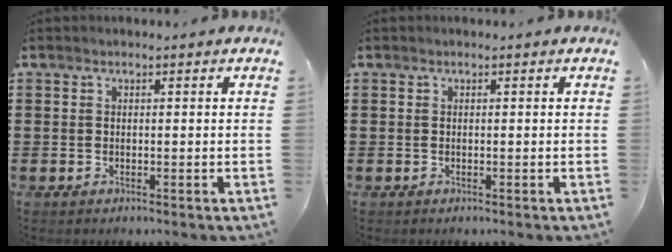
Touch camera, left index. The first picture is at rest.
{"total": 0.0}